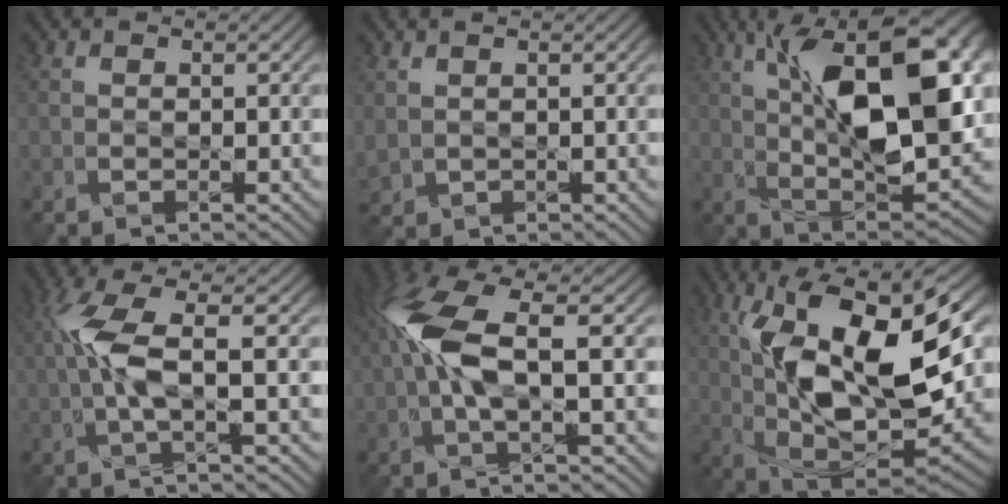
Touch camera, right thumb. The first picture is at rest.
{"total": 1.5, "force": [0.3, 1.4, 0.5], "torque": [-0.025, -0.009, 0.014]}
{"total": 15.8, "force": [4.1, 6.7, 13.8], "torque": [-0.217, 0.016, 0.065]}
{"total": 5.9, "force": [0.7, 1.0, 5.8], "torque": [-0.132, 0.015, 0.012]}
{"total": 9.0, "force": [1.0, 2.7, 8.5], "torque": [-0.192, 0.018, 0.016]}
{"total": 15.2, "force": [2.5, 7.5, 12.9], "torque": [-0.233, -0.004, 0.048]}